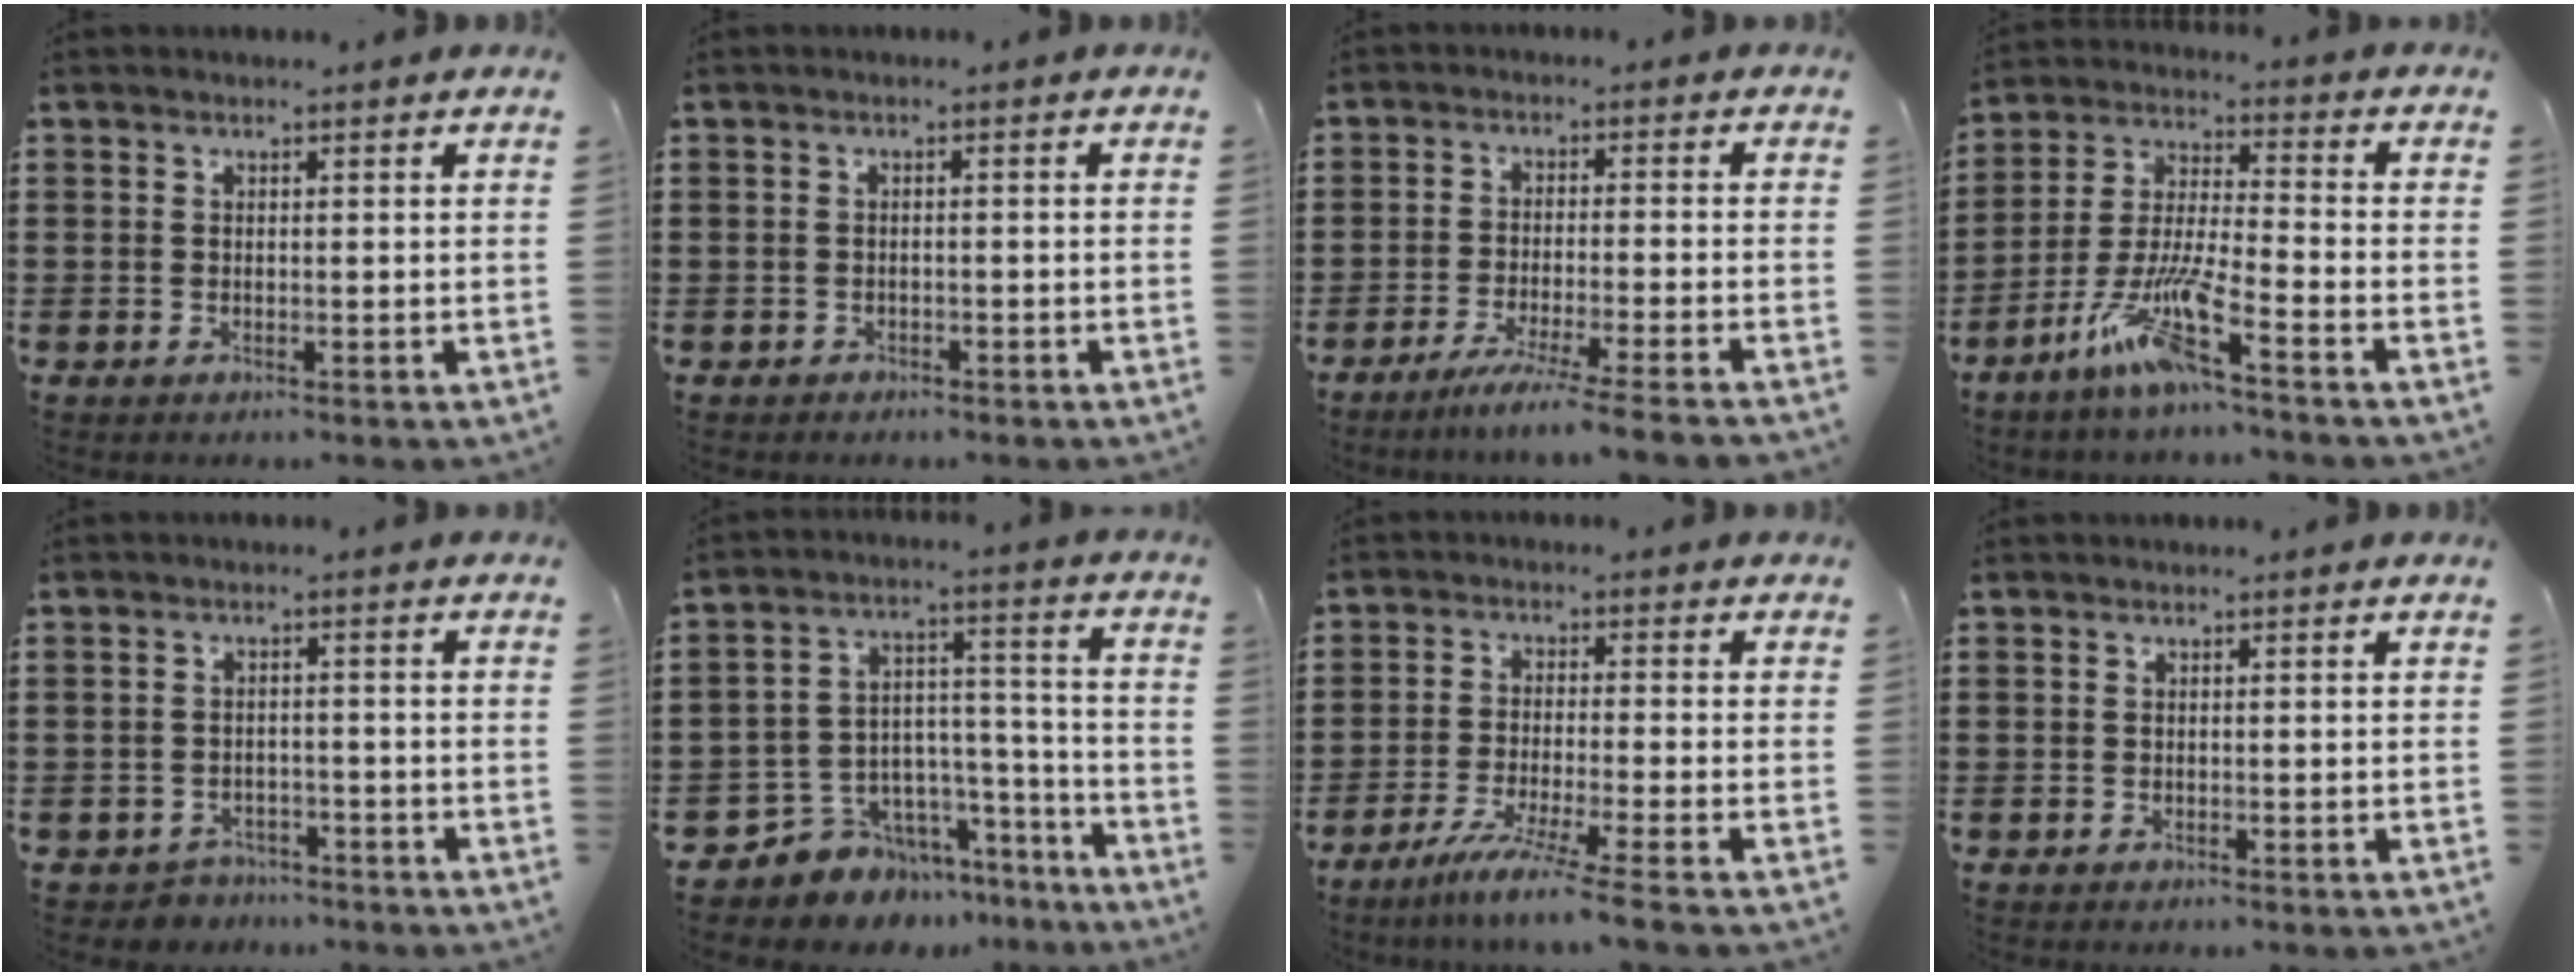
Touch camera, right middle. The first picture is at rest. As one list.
[{"total": 0.8, "force": [-0.7, 0.3, 0.0], "torque": [-0.001, 0.002, -0.017]}, {"total": 5.1, "force": [-4.3, -0.8, 2.5], "torque": [-0.044, -0.017, -0.081]}, {"total": 9.8, "force": [-6.8, 0.4, 7.1], "torque": [-0.160, -0.015, -0.135]}, {"total": 2.4, "force": [-2.3, 0.8, -0.3], "torque": [-0.005, 0.001, -0.052]}, {"total": 6.8, "force": [-5.6, 3.9, -0.2], "torque": [-0.010, 0.008, -0.106]}, {"total": 5.7, "force": [-4.6, -0.9, 3.2], "torque": [-0.063, -0.021, -0.088]}, {"total": 0.0}]